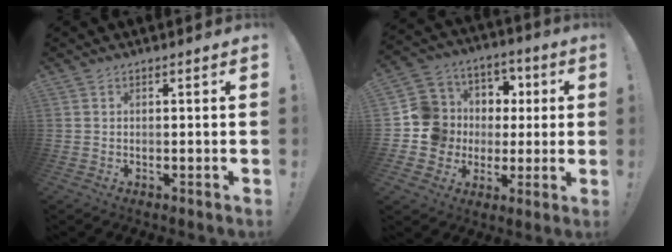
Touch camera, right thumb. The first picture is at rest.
{"total": 14.2, "force": [-0.1, 13.7, 3.9], "torque": [-0.047, 0.010, 0.034]}